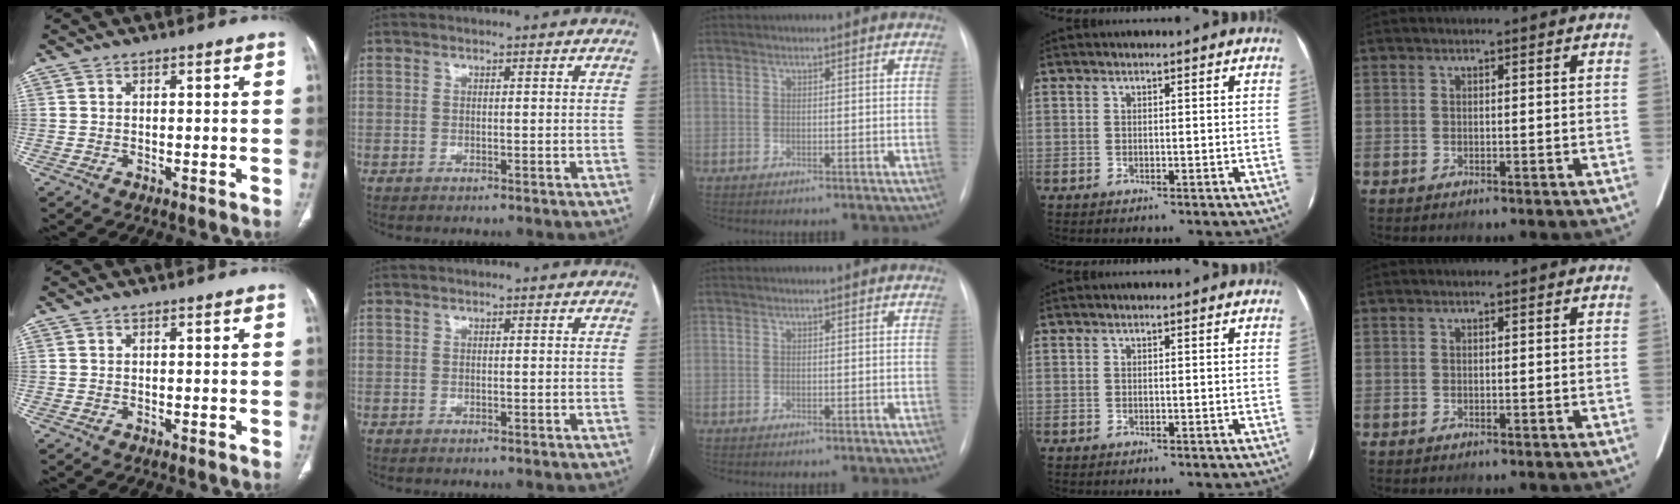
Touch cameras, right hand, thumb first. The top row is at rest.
{}